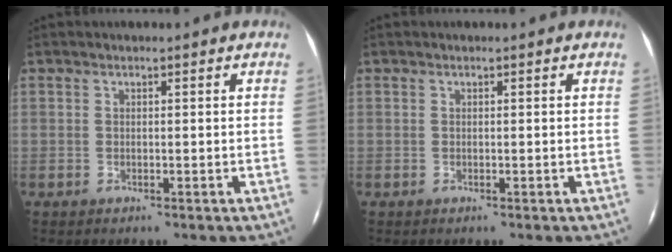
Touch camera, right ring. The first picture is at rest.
{"total": 0.0}